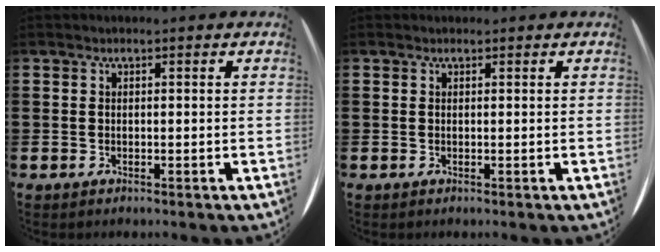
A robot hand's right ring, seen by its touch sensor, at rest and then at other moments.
{"total": 0.0}